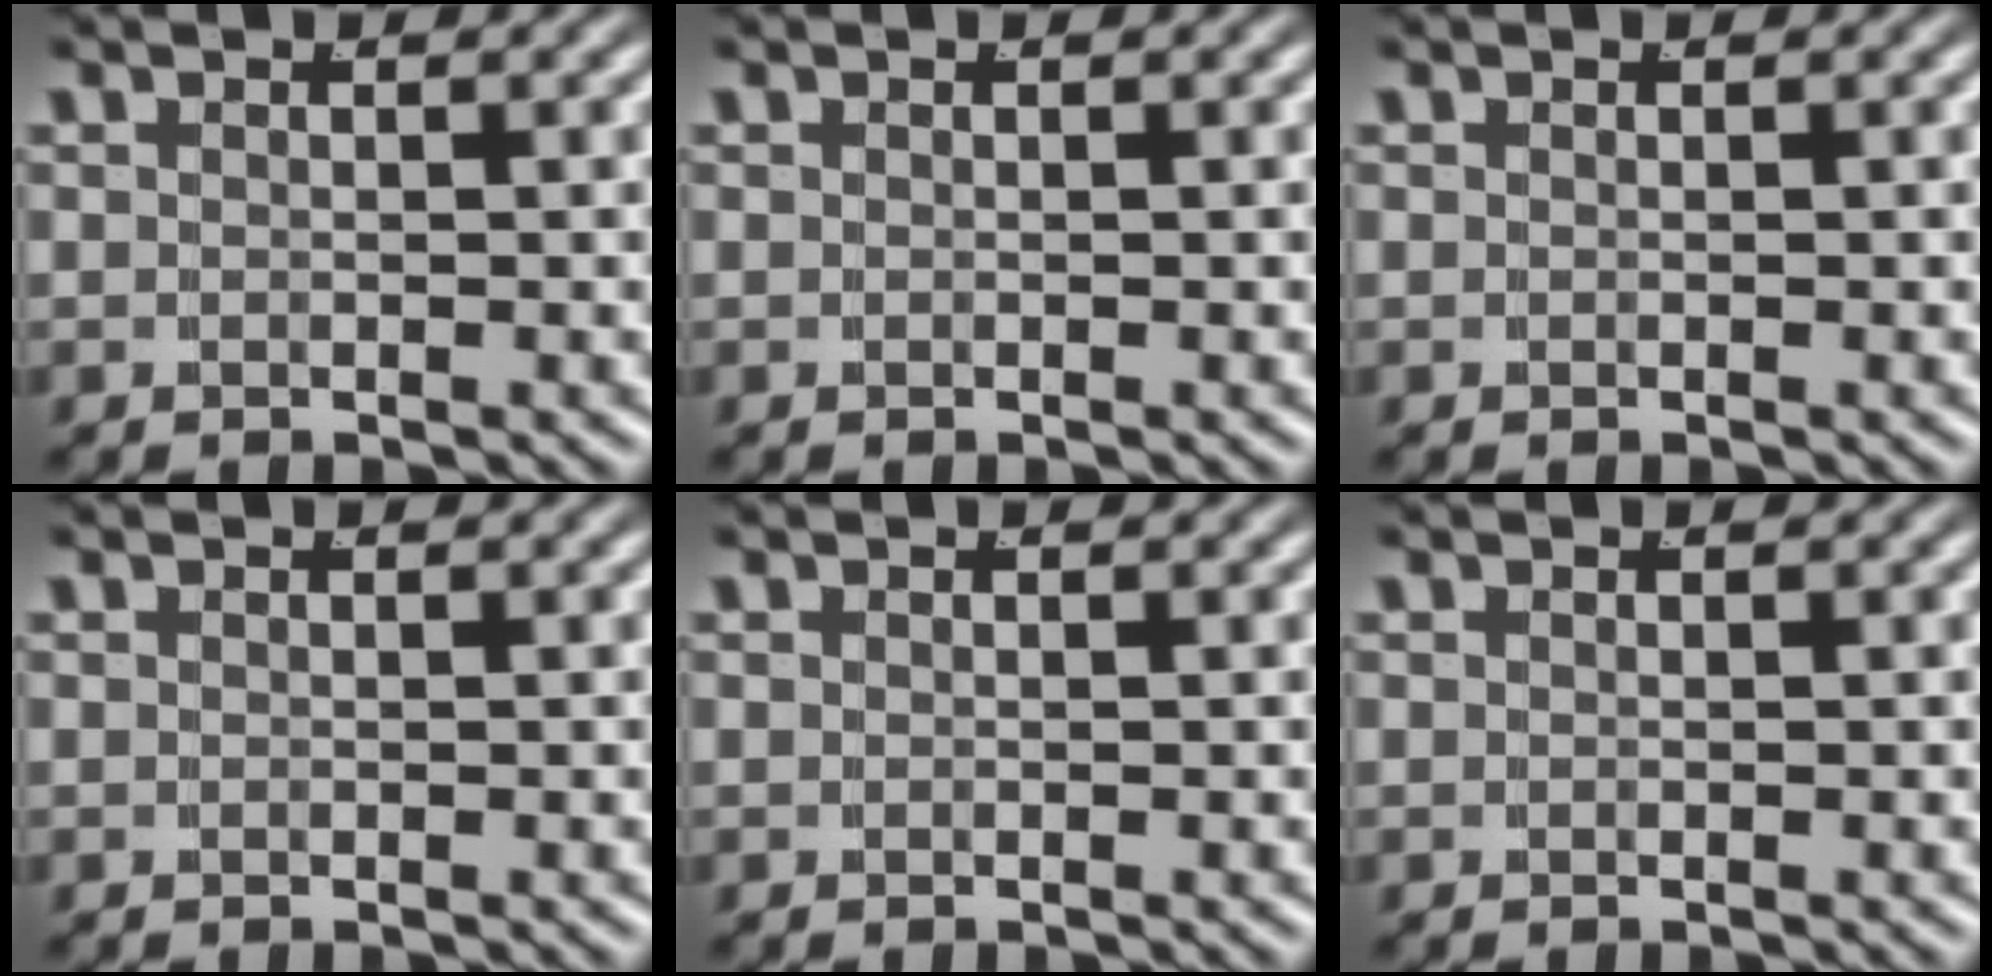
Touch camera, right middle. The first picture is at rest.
{"total": 0.0}
{"total": 0.0}
{"total": 0.0}
{"total": 0.0}
{"total": 0.0}